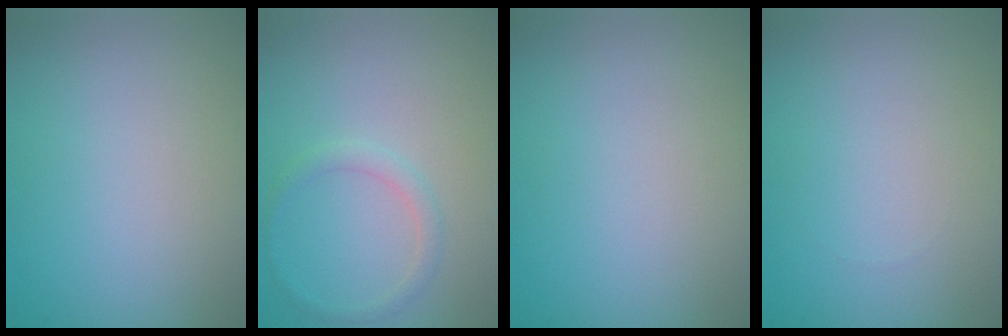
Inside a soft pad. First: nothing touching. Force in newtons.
{"total": 1.3, "press": 1.3, "slide": 0.1}
{"total": 0.0}
{"total": 0.0}